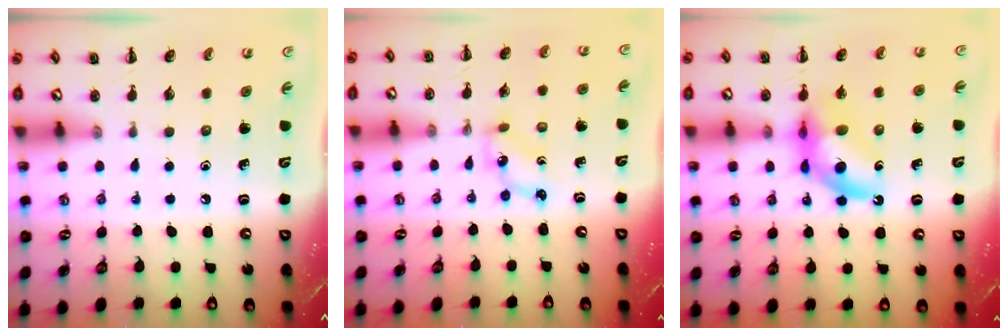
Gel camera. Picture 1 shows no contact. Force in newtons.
{"total": 1.9, "press": 1.9, "slide": 0.3}
{"total": 9.7, "press": 9.2, "slide": 2.9}